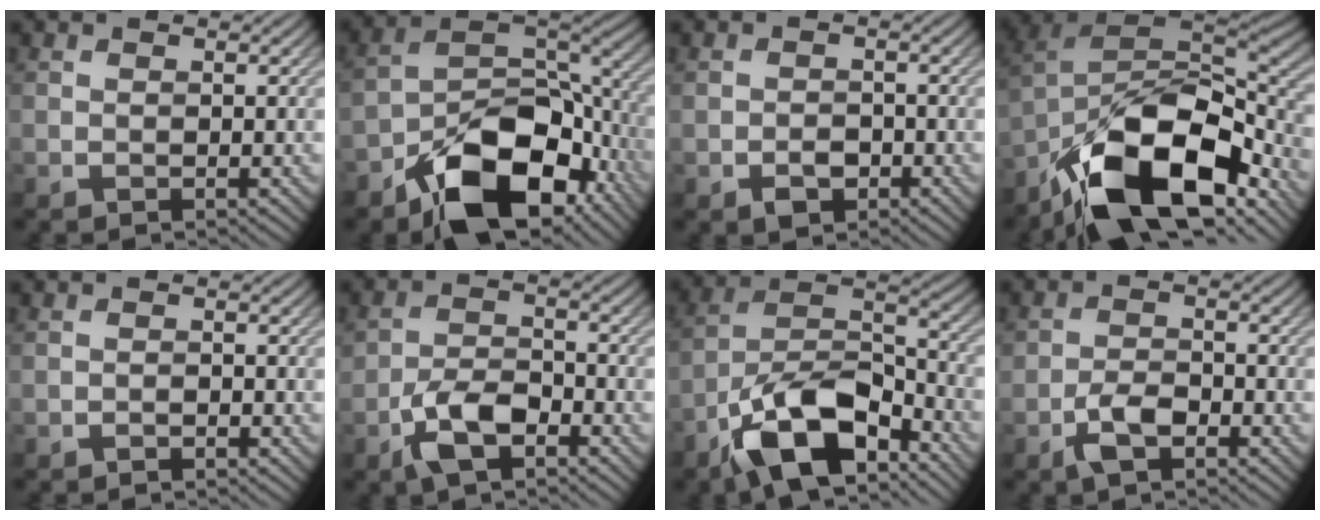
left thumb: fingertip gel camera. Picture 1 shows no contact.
{"total": 15.7, "force": [-8.8, 8.4, 9.9], "torque": [-0.155, -0.017, -0.165]}
{"total": 2.6, "force": [-1.4, 1.6, 1.5], "torque": [-0.026, -0.002, -0.026]}
{"total": 17.9, "force": [-10.4, 8.6, 11.8], "torque": [-0.214, -0.022, -0.186]}
{"total": 0.7, "force": [-0.6, 0.2, 0.4], "torque": [-0.007, -0.001, -0.009]}
{"total": 5.9, "force": [-3.2, 2.9, 4.0], "torque": [-0.083, -0.001, -0.068]}
{"total": 14.4, "force": [-9.1, 6.2, 9.3], "torque": [-0.177, -0.003, -0.189]}
{"total": 3.8, "force": [-2.1, 1.9, 2.6], "torque": [-0.051, 0.001, -0.044]}